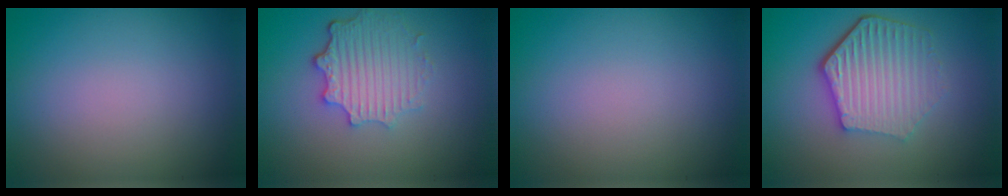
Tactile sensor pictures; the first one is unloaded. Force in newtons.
{"total": 4.5, "press": 3.6, "slide": 2.7}
{"total": 0.0}
{"total": 6.1, "press": 4.5, "slide": 4.0}